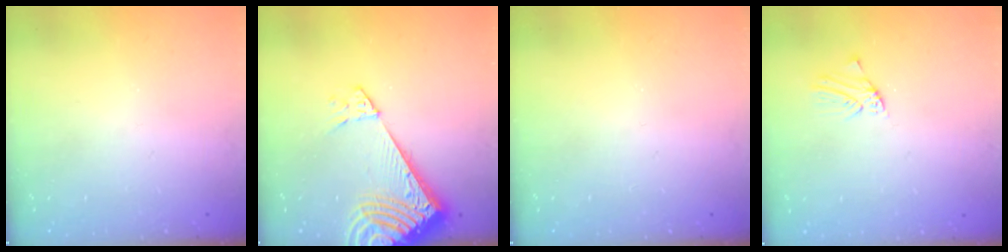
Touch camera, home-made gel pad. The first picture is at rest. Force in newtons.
{"total": 9.2, "press": 9.2, "slide": 1.2}
{"total": 0.0}
{"total": 0.7, "press": 0.7, "slide": 0.1}